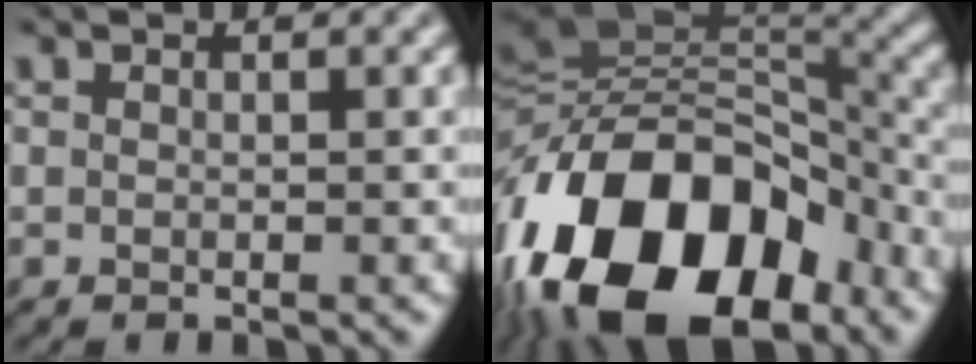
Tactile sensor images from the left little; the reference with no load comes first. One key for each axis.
{"total": 17.3, "fx": -7.6, "fy": 10.0, "fz": 11.8, "tx": -0.210, "ty": 0.015, "tz": -0.136}